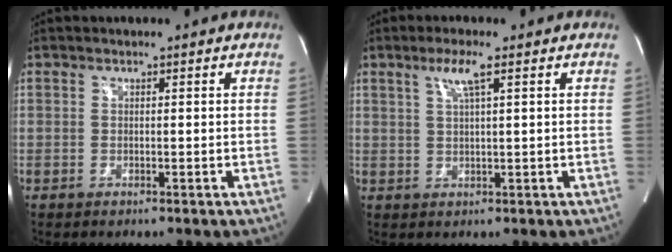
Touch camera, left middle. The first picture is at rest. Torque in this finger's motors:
{"motor_torque": [0.39, -0.02, 0.08, 0.03]}